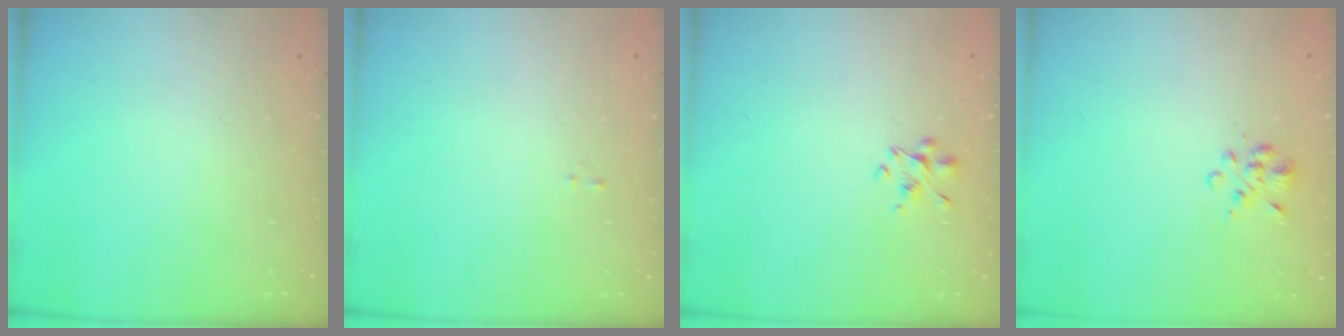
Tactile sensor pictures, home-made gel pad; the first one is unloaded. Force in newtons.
{"total": 0.0}
{"total": 2.8, "press": 2.7, "slide": 0.7}
{"total": 2.2, "press": 1.9, "slide": 1.1}